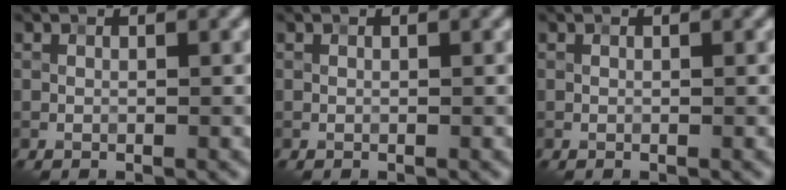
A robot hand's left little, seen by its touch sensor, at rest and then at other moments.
{"total": 0.0}
{"total": 0.0}